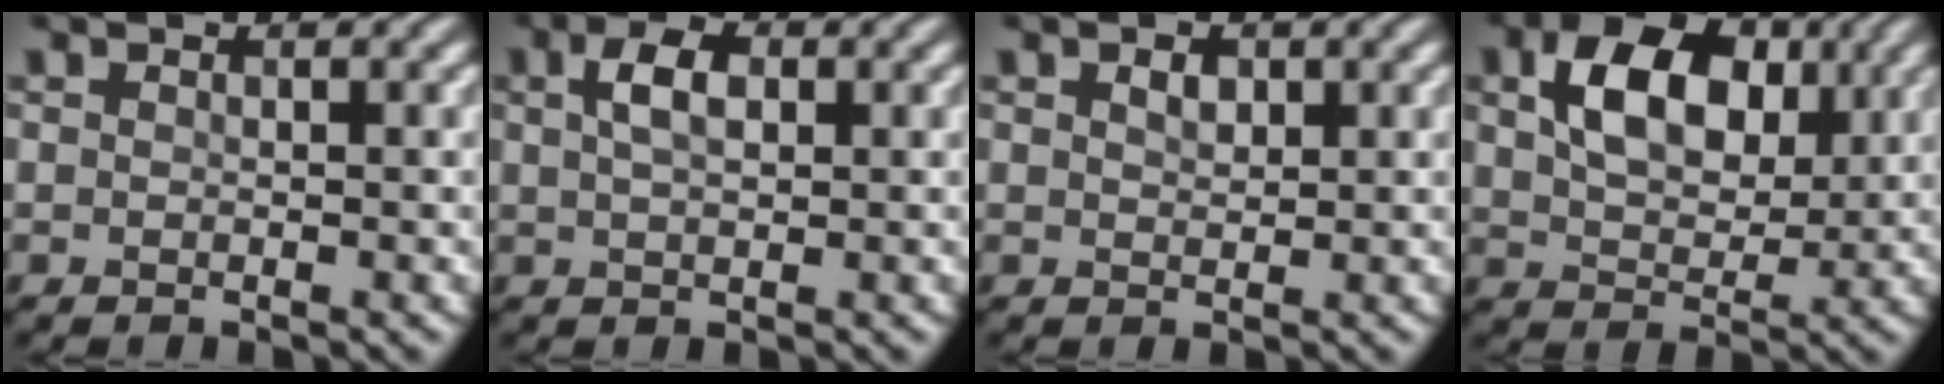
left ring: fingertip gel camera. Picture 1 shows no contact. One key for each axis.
{"total": 2.9, "fx": 0.9, "fy": 1.6, "fz": 2.3, "tx": -0.047, "ty": 0.005, "tz": 0.015}
{"total": 1.2, "fx": 0.6, "fy": 0.8, "fz": 0.7, "tx": -0.013, "ty": 0.000, "tz": 0.011}
{"total": 7.2, "fx": 2.2, "fy": 4.7, "fz": 5.0, "tx": -0.095, "ty": 0.005, "tz": 0.035}